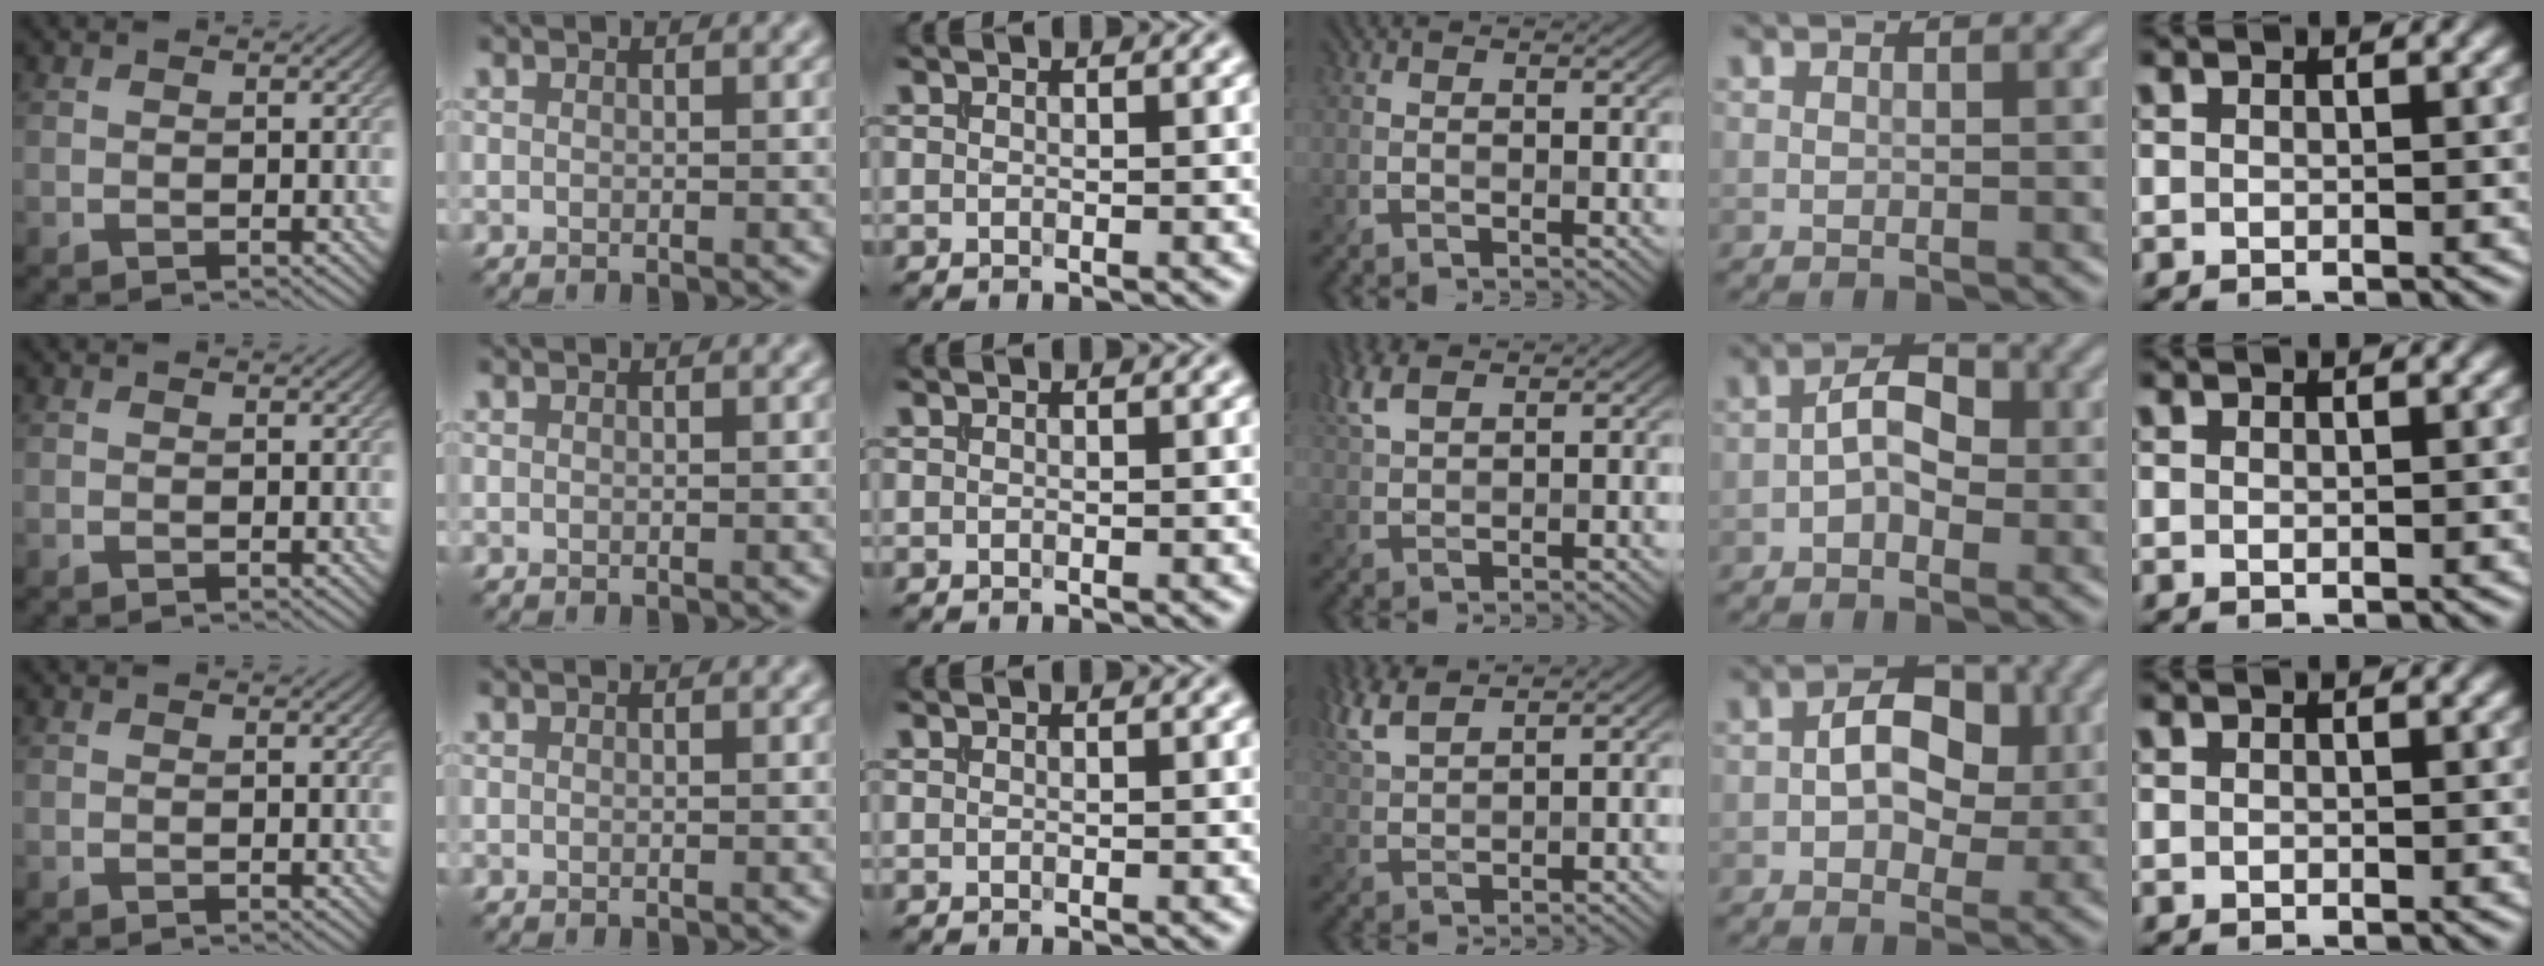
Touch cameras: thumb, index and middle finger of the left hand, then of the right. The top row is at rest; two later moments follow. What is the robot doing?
{"motion": "extract", "object": "file holder"}